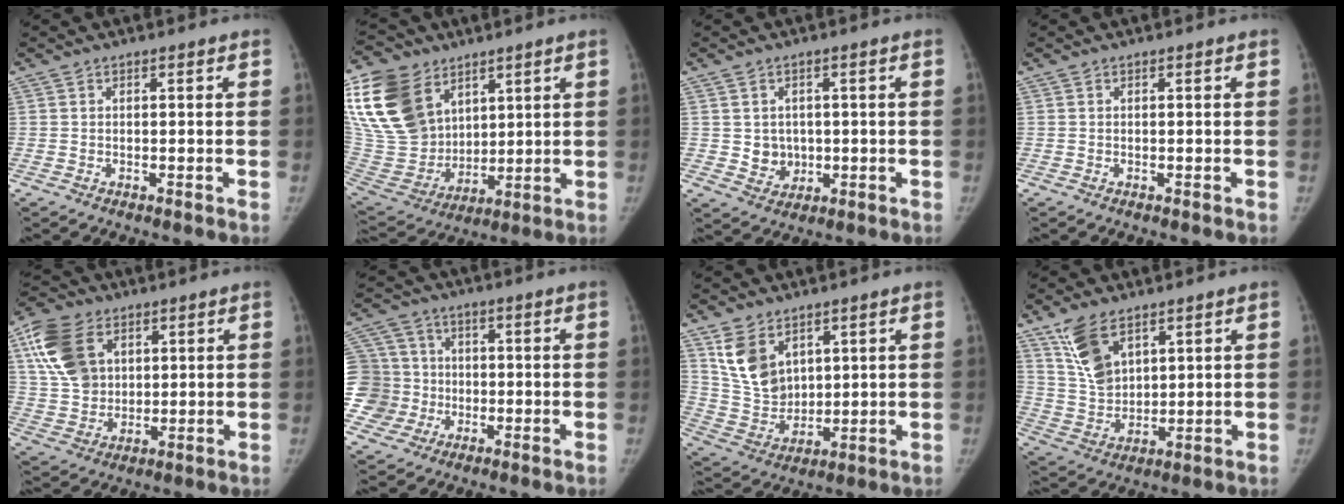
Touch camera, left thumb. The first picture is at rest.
{"total": 24.7, "force": [11.4, 16.9, 13.9], "torque": [-0.299, -0.015, 0.233]}
{"total": 4.4, "force": [0.0, 4.0, 1.8], "torque": [-0.005, -0.008, 0.009]}
{"total": 0.0}
{"total": 14.5, "force": [5.8, 10.3, 8.5], "torque": [-0.150, -0.008, 0.112]}
{"total": 12.5, "force": [-1.3, 12.3, 2.0], "torque": [-0.019, 0.035, -0.017]}
{"total": 11.3, "force": [5.8, 7.6, 5.9], "torque": [-0.087, -0.030, 0.132]}
{"total": 10.2, "force": [6.1, 5.5, 6.0], "torque": [-0.101, -0.033, 0.132]}